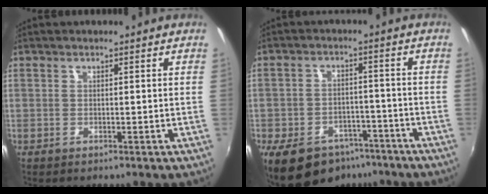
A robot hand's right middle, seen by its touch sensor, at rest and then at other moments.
{"total": 13.8, "force": [-9.6, 7.9, 5.9], "torque": [-0.136, -0.001, -0.132]}